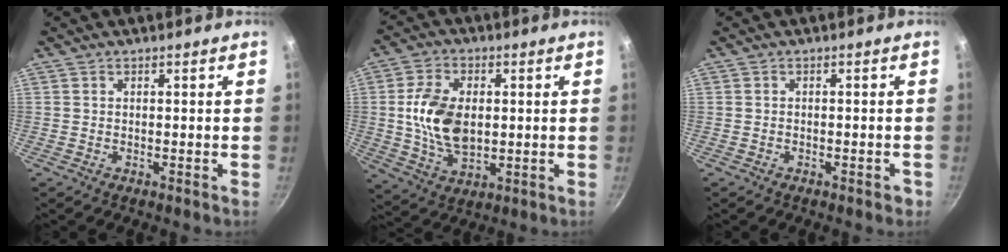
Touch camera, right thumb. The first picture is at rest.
{"total": 12.3, "force": [0.8, 7.7, 9.5], "torque": [-0.163, -0.006, 0.018]}
{"total": 1.5, "force": [-0.9, 0.7, 0.9], "torque": [-0.009, 0.014, -0.003]}